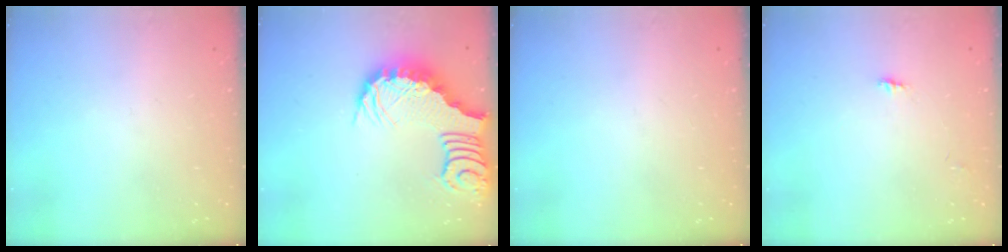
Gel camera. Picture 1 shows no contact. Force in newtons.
{"total": 3.7, "press": 3.6, "slide": 0.7}
{"total": 0.0}
{"total": 2.9, "press": 2.9, "slide": 0.3}